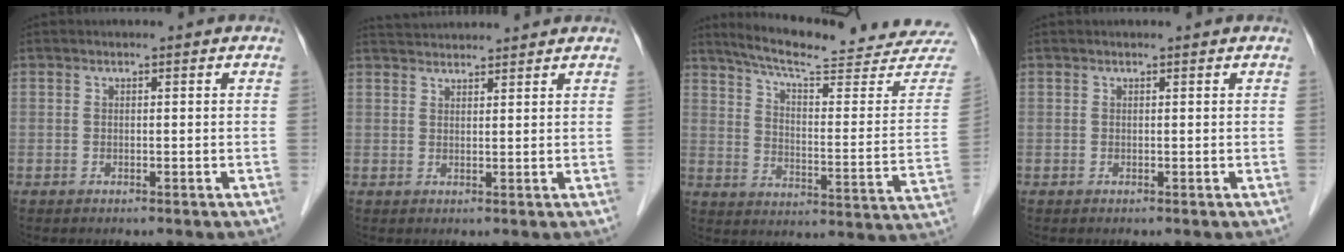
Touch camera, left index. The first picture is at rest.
{"total": 5.2, "force": [5.1, 0.1, 1.0], "torque": [-0.020, 0.033, 0.078]}
{"total": 23.9, "force": [22.2, 1.2, 8.7], "torque": [-0.124, -0.092, 0.279]}
{"total": 0.0}